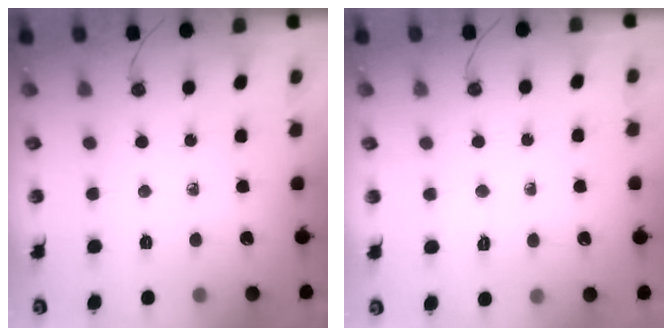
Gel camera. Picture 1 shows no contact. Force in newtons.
{"total": 2.9, "press": 2.6, "slide": 1.4}